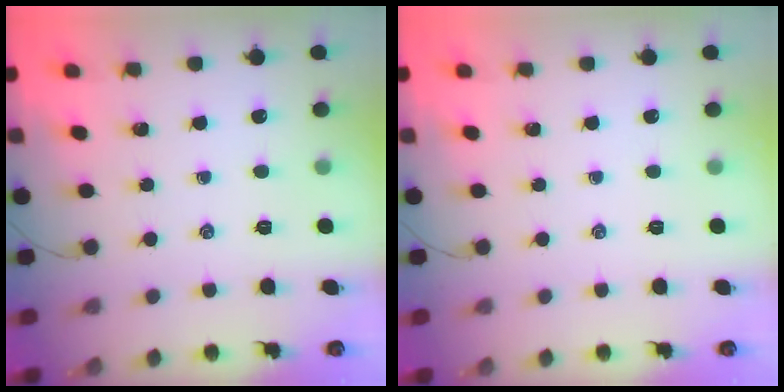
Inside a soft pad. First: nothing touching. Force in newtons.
{"total": 0.0}